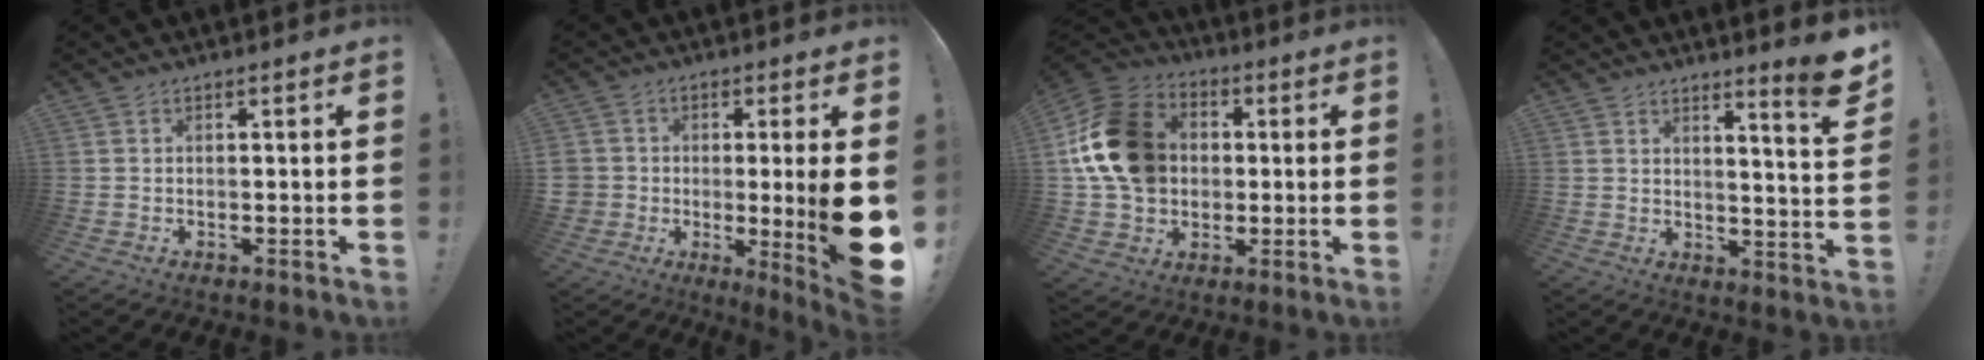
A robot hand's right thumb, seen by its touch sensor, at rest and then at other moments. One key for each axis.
{"total": 10.7, "fx": -1.0, "fy": 3.3, "fz": 10.2, "tx": -0.140, "ty": -0.011, "tz": -0.009}
{"total": 18.8, "fx": 2.2, "fy": 15.2, "fz": 10.8, "tx": -0.184, "ty": 0.016, "tz": 0.051}
{"total": 8.4, "fx": 5.8, "fy": -0.4, "fz": 6.0, "tx": -0.075, "ty": -0.052, "tz": 0.089}